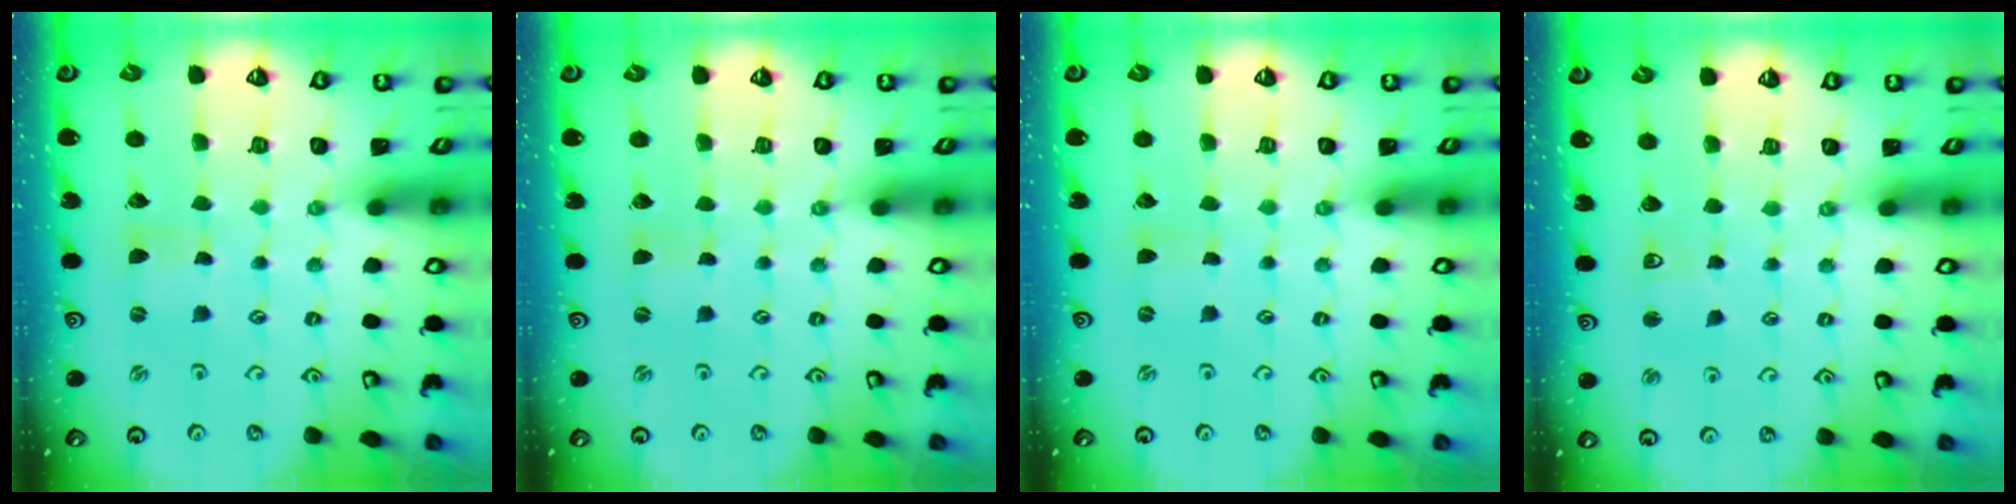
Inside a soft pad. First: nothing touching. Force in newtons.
{"total": 0.0}
{"total": 0.0}
{"total": 4.2, "press": 4.1, "slide": 0.7}